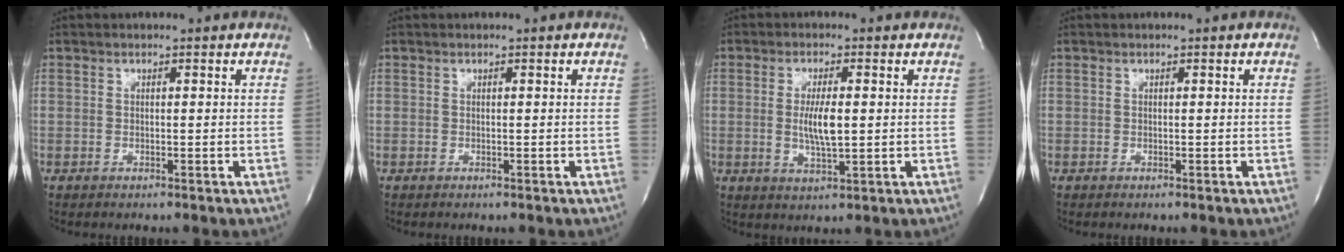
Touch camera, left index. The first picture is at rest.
{"total": 0.0}
{"total": 4.9, "force": [-0.2, 0.9, 4.8], "torque": [-0.096, -0.011, -0.002]}
{"total": 0.0}